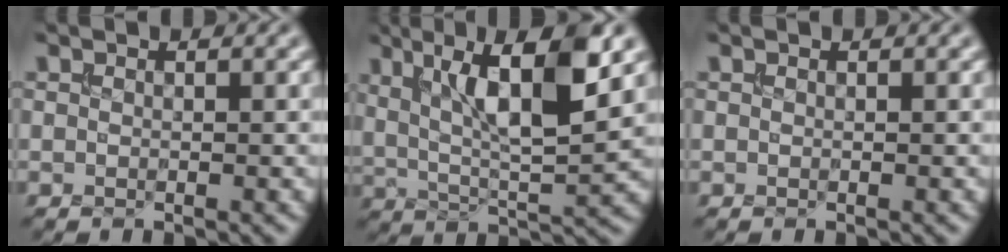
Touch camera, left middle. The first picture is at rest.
{"total": 9.2, "force": [3.3, 2.7, 8.2], "torque": [-0.137, 0.001, 0.058]}
{"total": 0.0}